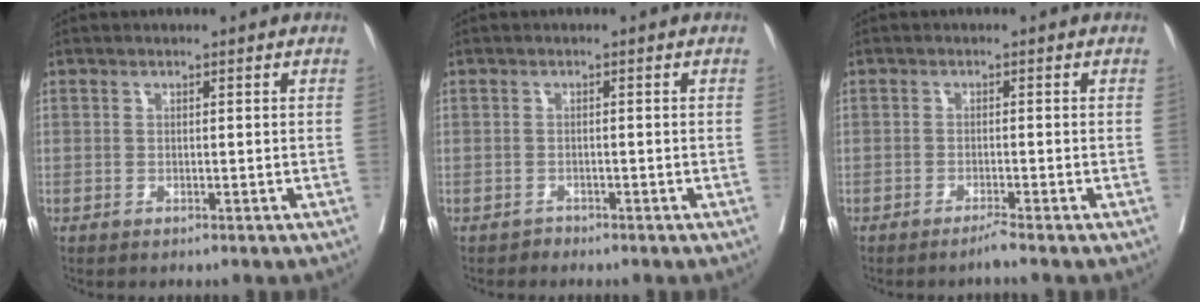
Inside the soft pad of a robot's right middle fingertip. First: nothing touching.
{"total": 0.7, "force": [-0.6, 0.2, -0.2], "torque": [0.002, -0.001, -0.013]}
{"total": 1.4, "force": [-1.1, -0.4, 0.7], "torque": [-0.010, 0.000, -0.022]}